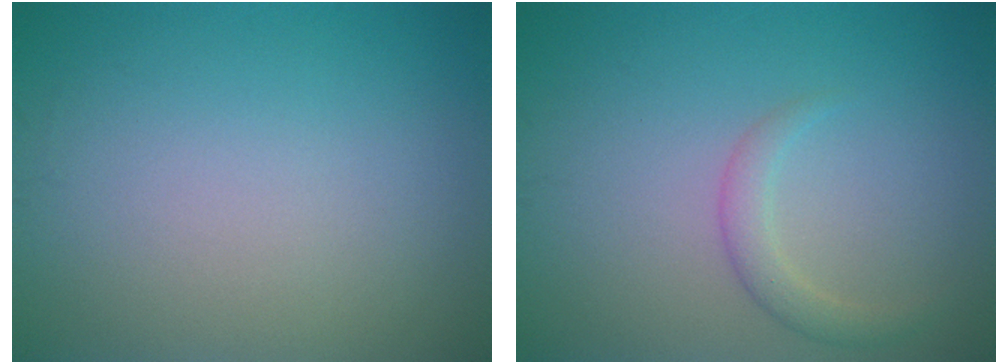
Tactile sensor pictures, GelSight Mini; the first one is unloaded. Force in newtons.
{"total": 1.8, "press": 1.8, "slide": 0.1}